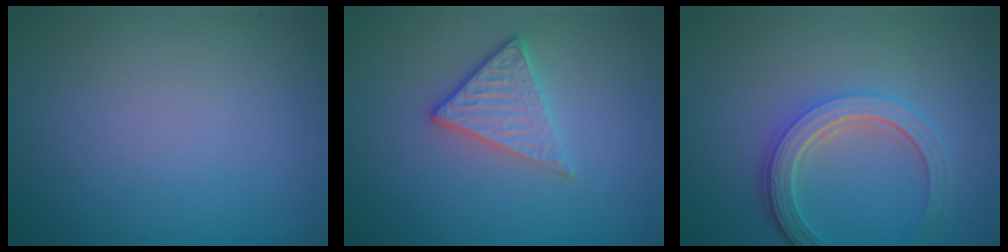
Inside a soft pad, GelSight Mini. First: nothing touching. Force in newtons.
{"total": 2.8, "press": 2.5, "slide": 1.3}
{"total": 4.7, "press": 3.5, "slide": 3.1}